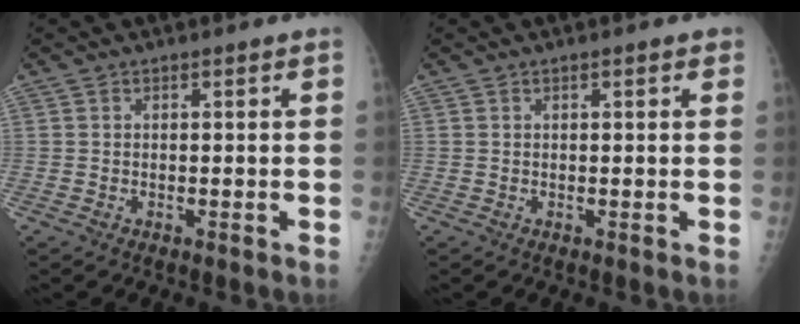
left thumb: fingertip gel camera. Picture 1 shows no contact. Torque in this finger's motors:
{"motor_torque": [-0.03, 0.17, -0.18, -0.19, 0.03]}